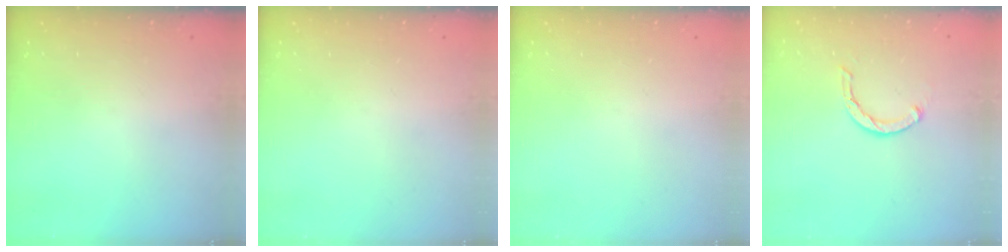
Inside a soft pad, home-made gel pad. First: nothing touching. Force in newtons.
{"total": 0.0}
{"total": 0.0}
{"total": 3.6, "press": 3.5, "slide": 0.5}